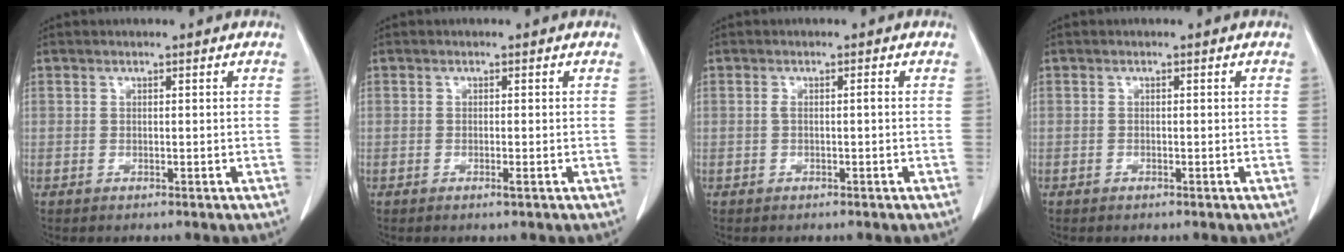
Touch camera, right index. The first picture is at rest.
{"total": 0.8, "force": [-0.4, -0.1, 0.7], "torque": [-0.013, 0.000, -0.004]}
{"total": 1.1, "force": [-0.1, 0.1, 1.1], "torque": [-0.018, 0.003, 0.000]}
{"total": 0.0}